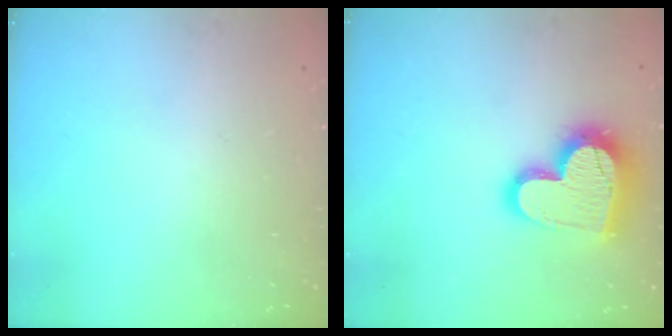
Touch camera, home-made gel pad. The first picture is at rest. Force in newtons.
{"total": 18.4, "press": 18.4, "slide": 1.4}